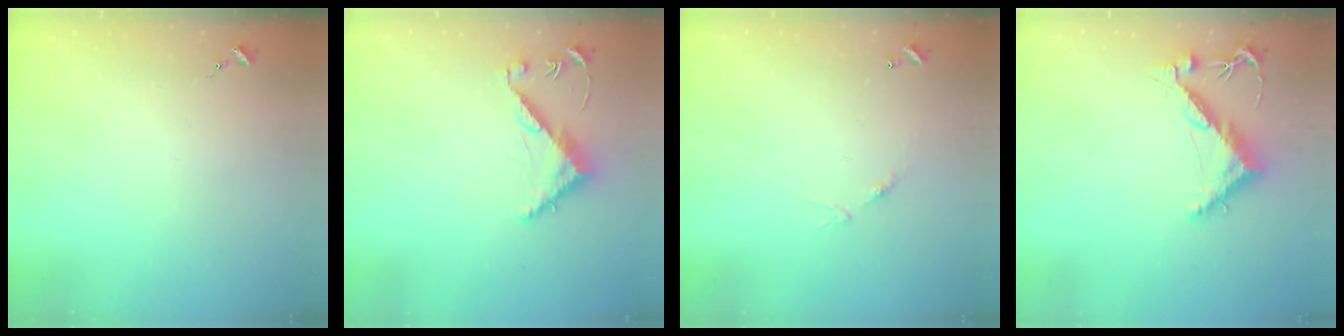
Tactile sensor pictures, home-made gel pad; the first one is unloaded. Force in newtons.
{"total": 7.7, "press": 7.7, "slide": 0.5}
{"total": 6.1, "press": 6.1, "slide": 0.6}
{"total": 9.3, "press": 9.3, "slide": 0.8}